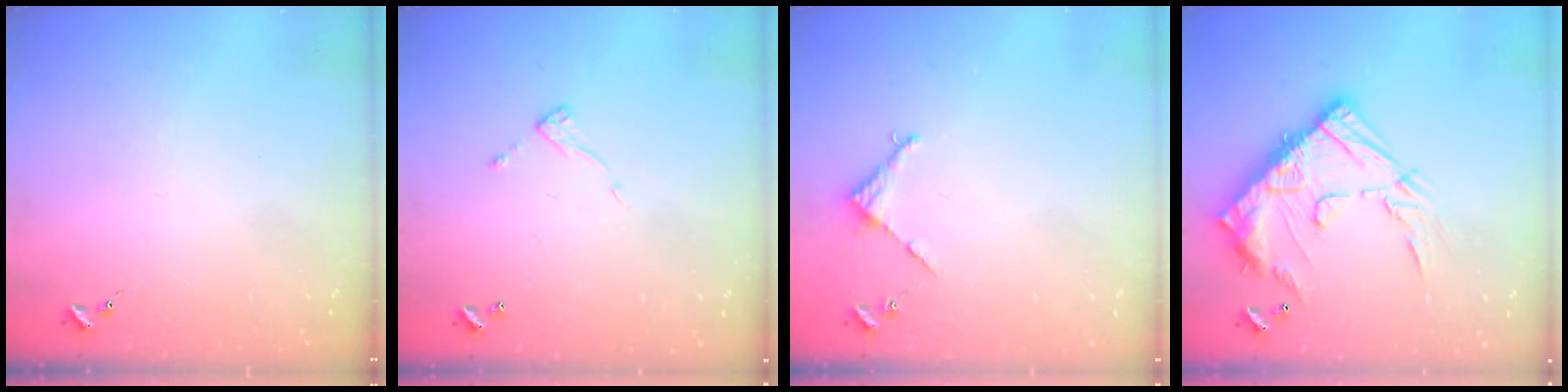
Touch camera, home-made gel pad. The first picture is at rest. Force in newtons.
{"total": 5.3, "press": 5.3, "slide": 0.2}
{"total": 2.9, "press": 2.8, "slide": 0.2}
{"total": 21.0, "press": 21.0, "slide": 1.6}